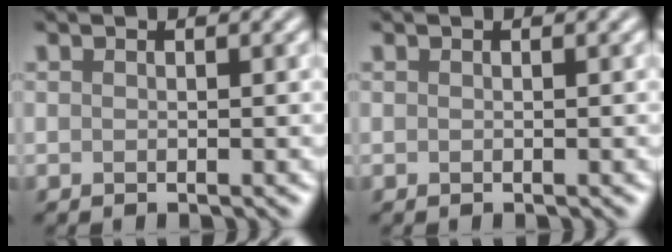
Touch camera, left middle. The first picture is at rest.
{"total": 0.0}